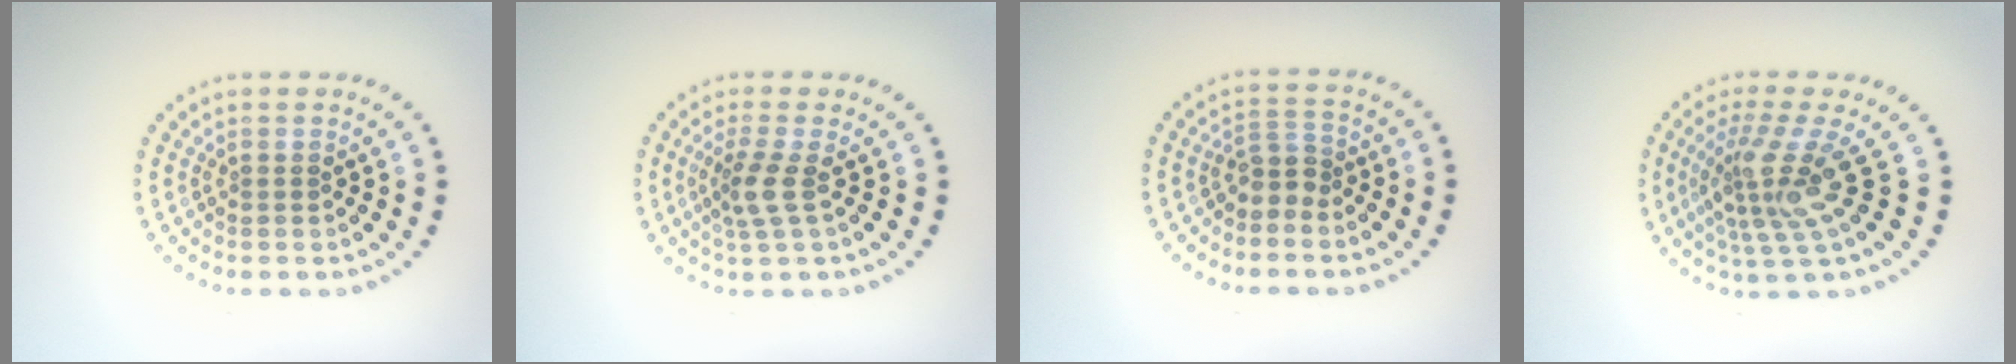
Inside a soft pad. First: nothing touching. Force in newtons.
{"total": 2.4, "press": 1.8, "slide": 1.6}
{"total": 2.2, "press": 1.7, "slide": 1.3}
{"total": 4.4, "press": 3.1, "slide": 3.1}